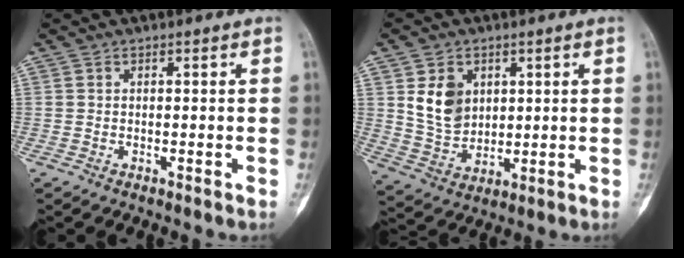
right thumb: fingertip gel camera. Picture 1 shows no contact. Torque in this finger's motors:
{"motor_torque": [0.15, 0.19, 0.31, -0.11, 0.05]}